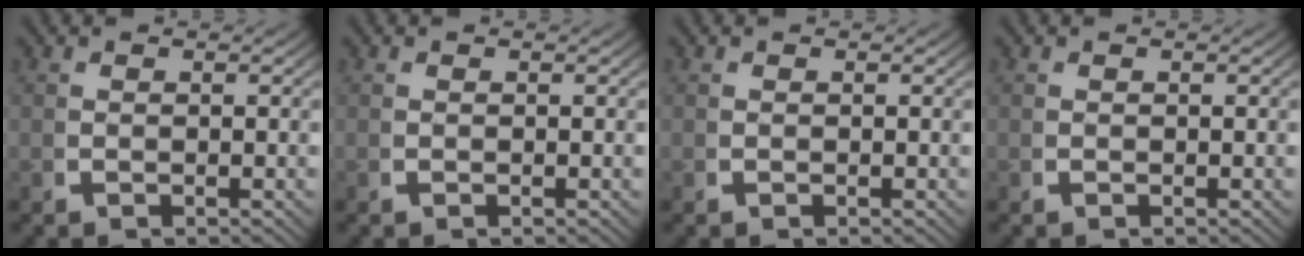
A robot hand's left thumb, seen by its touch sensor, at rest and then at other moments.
{"total": 0.0}
{"total": 0.0}
{"total": 0.0}